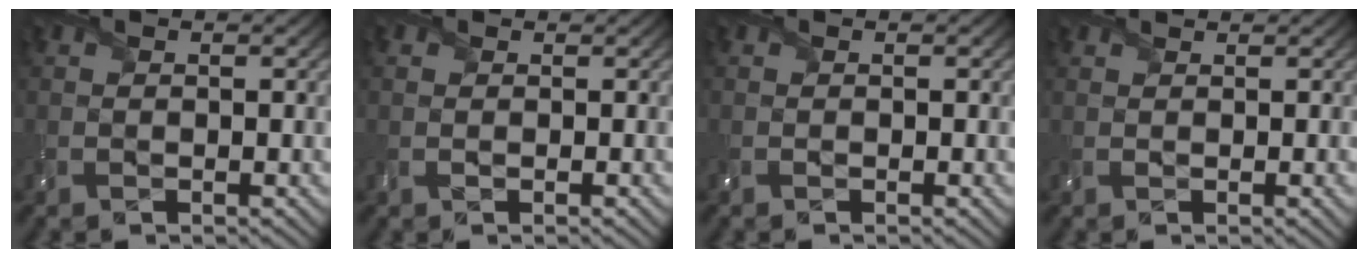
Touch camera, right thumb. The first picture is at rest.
{"total": 1.5, "force": [0.2, 1.2, 0.8], "torque": [-0.017, -0.002, 0.003]}
{"total": 0.0}
{"total": 2.1, "force": [1.4, 0.4, 1.5], "torque": [-0.034, 0.003, 0.020]}